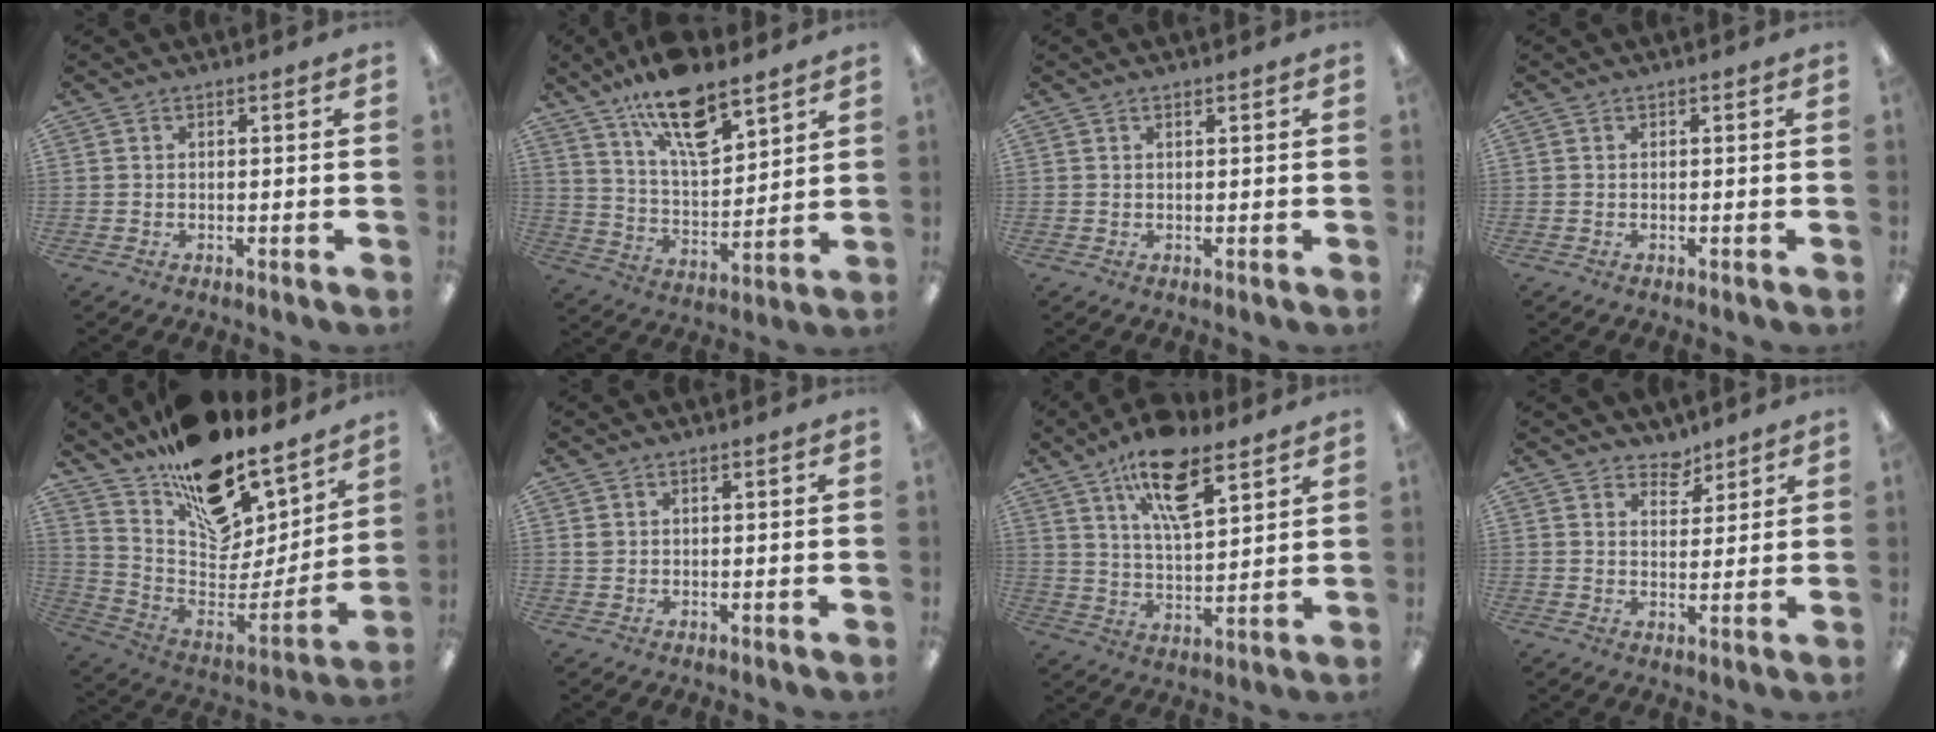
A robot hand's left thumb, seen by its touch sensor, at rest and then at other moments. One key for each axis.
{"total": 16.5, "fx": 11.6, "fy": 6.2, "fz": 9.9, "tx": -0.163, "ty": -0.059, "tz": 0.197}
{"total": 0.5, "fx": 0.4, "fy": 0.1, "fz": 0.3, "tx": -0.006, "ty": 0.001, "tz": 0.008}
{"total": 0.0}
{"total": 19.4, "fx": 14.4, "fy": 10.1, "fz": 8.3, "tx": -0.119, "ty": -0.113, "tz": 0.259}
{"total": 1.1, "fx": 0.5, "fy": 0.7, "fz": 0.6, "tx": -0.013, "ty": 0.002, "tz": 0.009}
{"total": 15.3, "fx": 9.7, "fy": 6.0, "fz": 10.3, "tx": -0.168, "ty": -0.038, "tz": 0.163}
{"total": 4.5, "fx": 3.9, "fy": 2.2, "fz": 0.4, "tx": 0.003, "ty": -0.027, "tz": 0.068}